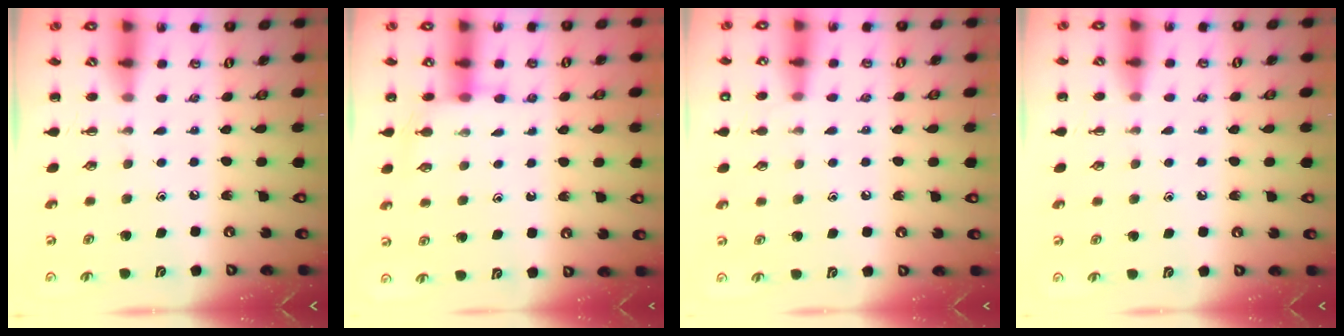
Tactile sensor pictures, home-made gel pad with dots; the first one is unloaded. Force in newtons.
{"total": 5.7, "press": 5.6, "slide": 1.1}
{"total": 5.9, "press": 5.6, "slide": 1.8}
{"total": 6.3, "press": 6.0, "slide": 1.9}